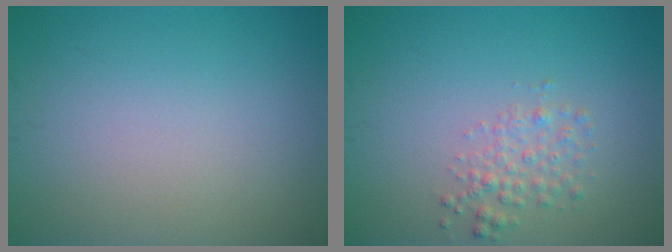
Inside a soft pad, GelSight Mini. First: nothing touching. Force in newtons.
{"total": 2.0, "press": 2.0, "slide": 0.1}